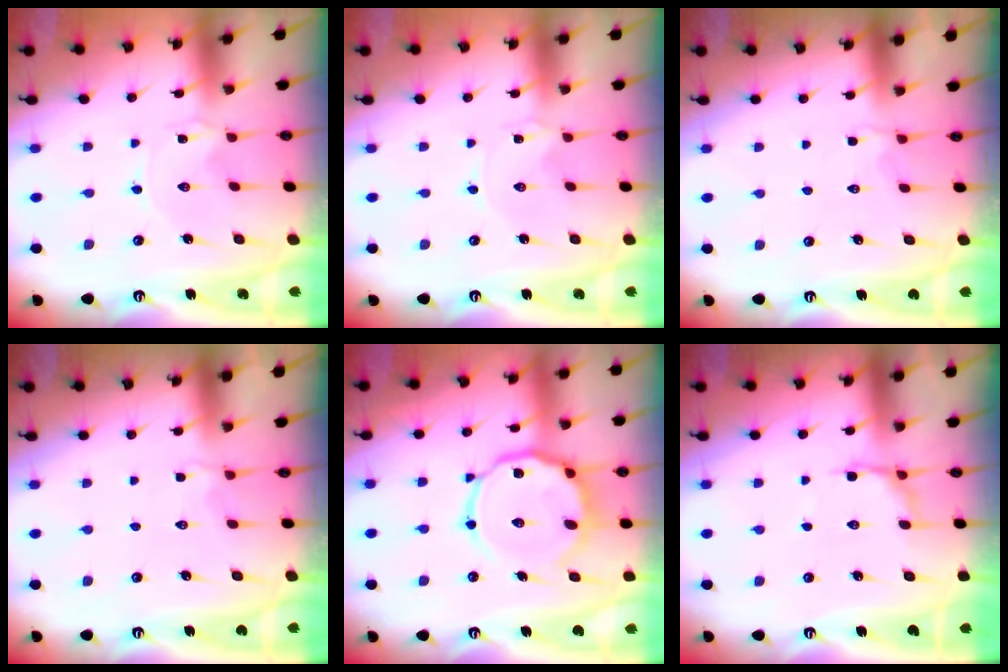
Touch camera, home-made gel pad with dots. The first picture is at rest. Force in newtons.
{"total": 0.0}
{"total": 2.2, "press": 1.7, "slide": 1.4}
{"total": 2.2, "press": 1.7, "slide": 1.4}
{"total": 14.0, "press": 13.9, "slide": 1.2}
{"total": 5.5, "press": 5.1, "slide": 2.0}